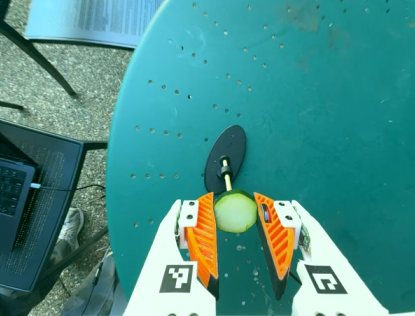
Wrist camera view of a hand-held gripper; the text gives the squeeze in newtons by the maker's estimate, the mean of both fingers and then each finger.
{"total": 10.3, "left": 10.5, "right": 10.1}